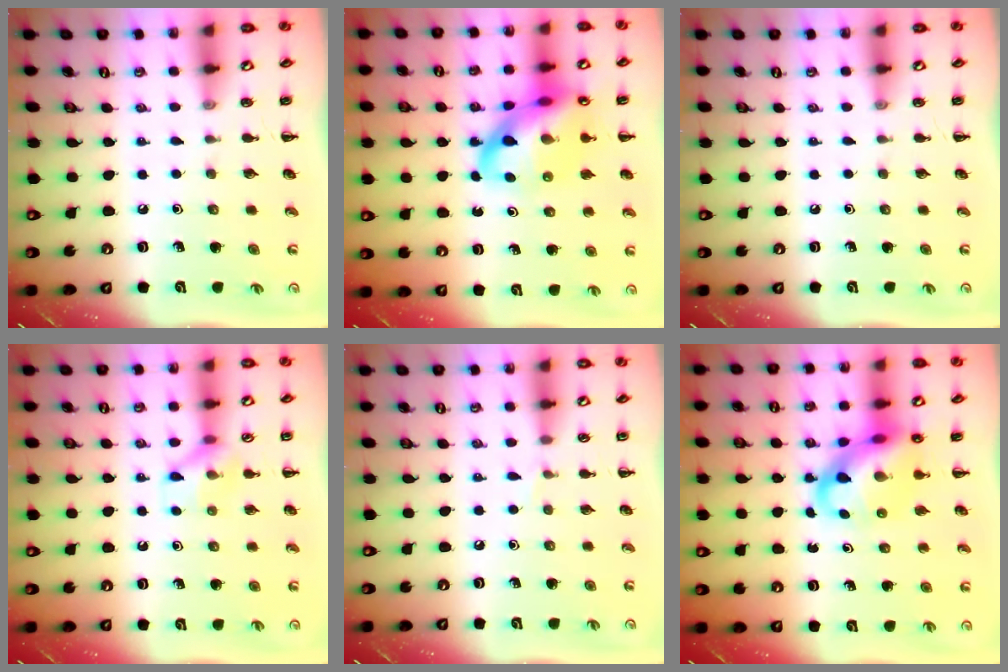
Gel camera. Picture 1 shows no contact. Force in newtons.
{"total": 18.6, "press": 18.4, "slide": 2.8}
{"total": 0.0}
{"total": 9.3, "press": 9.2, "slide": 1.3}
{"total": 3.5, "press": 3.3, "slide": 1.0}
{"total": 11.7, "press": 11.3, "slide": 3.2}